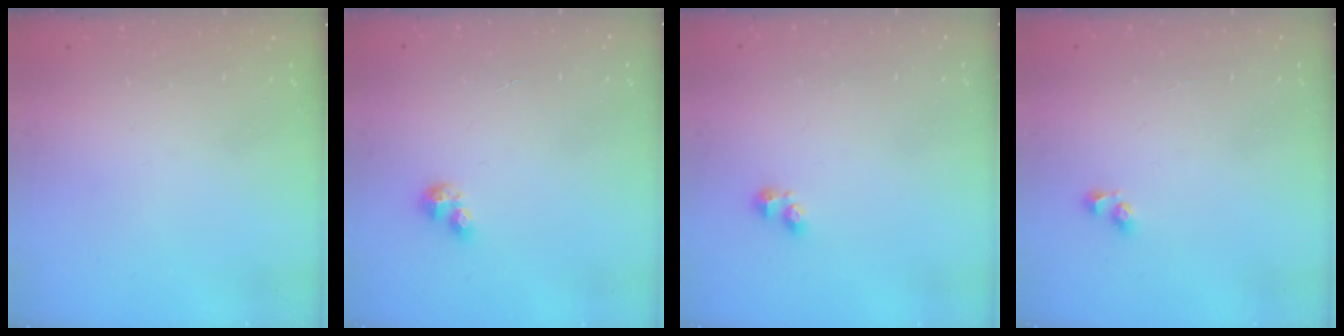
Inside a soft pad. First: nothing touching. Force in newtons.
{"total": 3.4, "press": 3.4, "slide": 0.3}
{"total": 1.9, "press": 1.8, "slide": 0.5}
{"total": 4.0, "press": 3.7, "slide": 1.6}